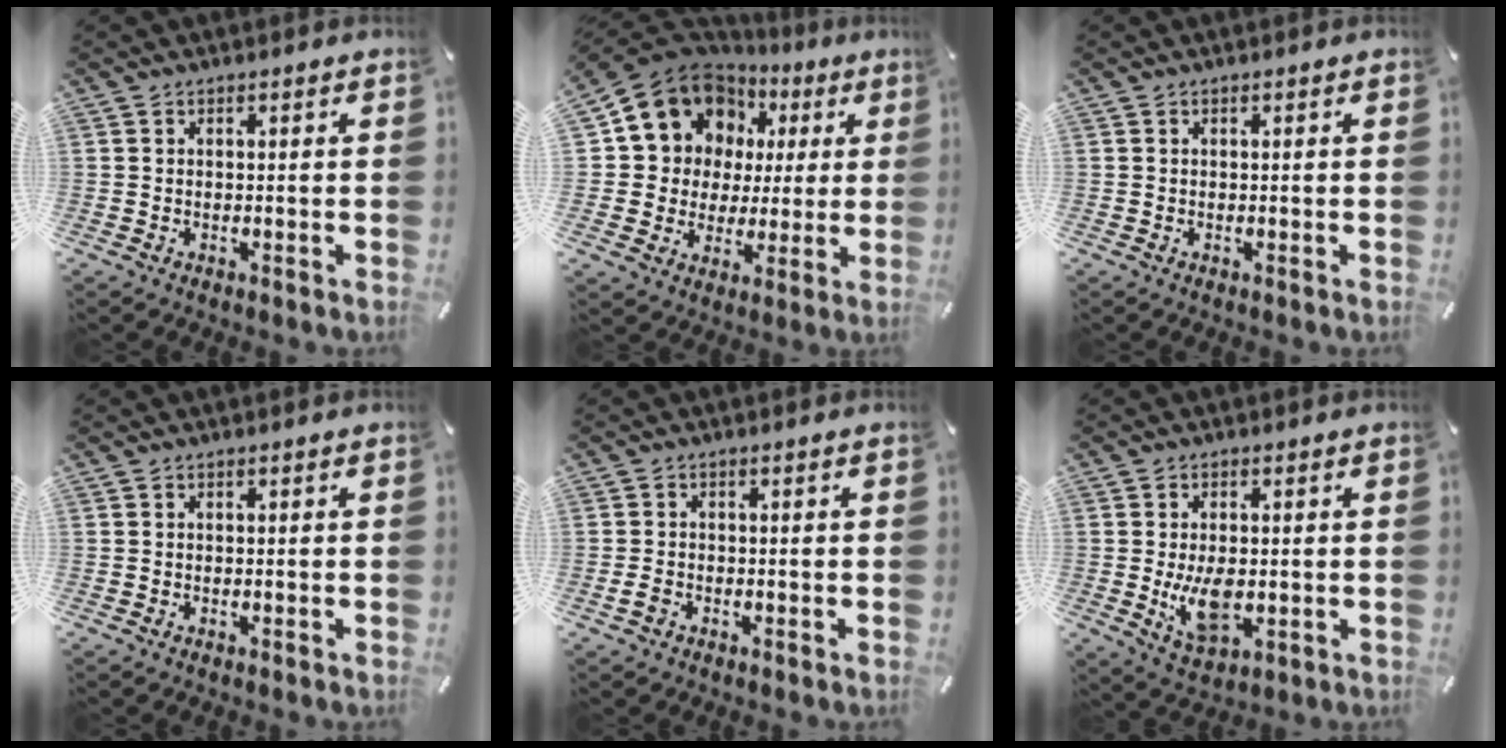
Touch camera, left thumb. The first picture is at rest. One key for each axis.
{"total": 12.7, "fx": 5.0, "fy": 11.4, "fz": 2.6, "tx": -0.053, "ty": -0.041, "tz": 0.099}
{"total": 0.0}
{"total": 0.0}
{"total": 1.9, "fx": -0.8, "fy": 1.2, "fz": 1.2, "tx": -0.021, "ty": 0.002, "tz": -0.014}
{"total": 8.4, "fx": -0.5, "fy": 4.8, "fz": 6.9, "tx": -0.144, "ty": -0.013, "tz": -0.012}